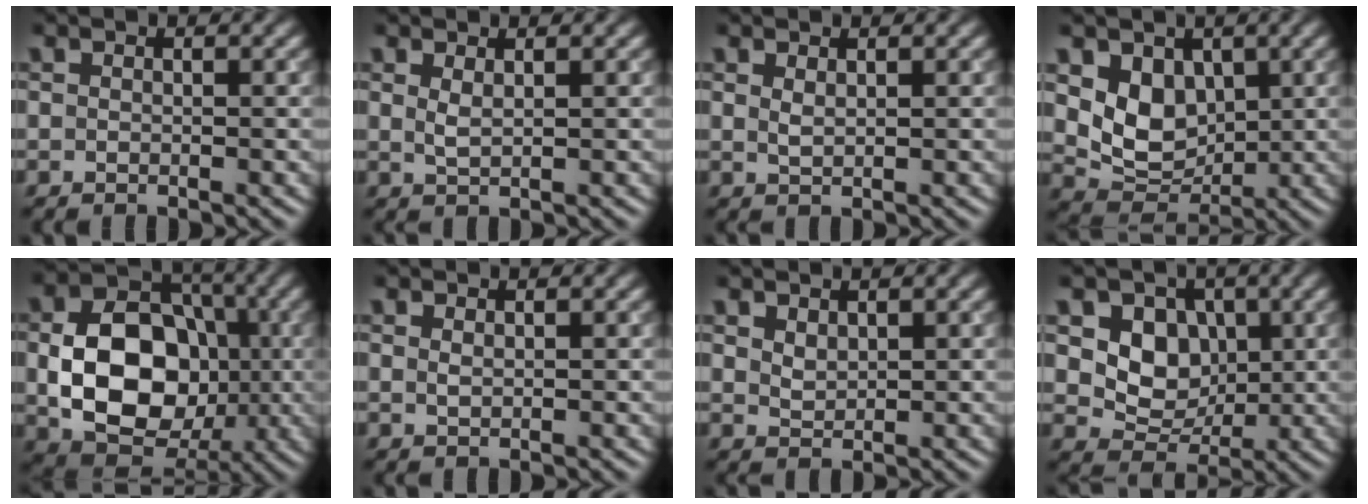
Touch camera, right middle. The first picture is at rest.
{"total": 1.1, "force": [0.6, 0.3, 0.8], "torque": [-0.021, -0.001, 0.014]}
{"total": 0.8, "force": [0.6, 0.2, 0.5], "torque": [-0.013, 0.000, 0.013]}
{"total": 5.2, "force": [1.4, 4.0, 3.1], "torque": [-0.058, -0.015, 0.027]}
{"total": 10.8, "force": [-1.2, 7.9, 7.2], "torque": [-0.128, 0.005, -0.017]}
{"total": 0.5, "force": [0.4, 0.1, 0.4], "torque": [-0.008, 0.000, 0.008]}
{"total": 1.3, "force": [0.9, 0.7, 0.7], "torque": [-0.016, -0.001, 0.024]}
{"total": 5.3, "force": [1.1, 4.2, 3.0], "torque": [-0.051, -0.007, 0.013]}